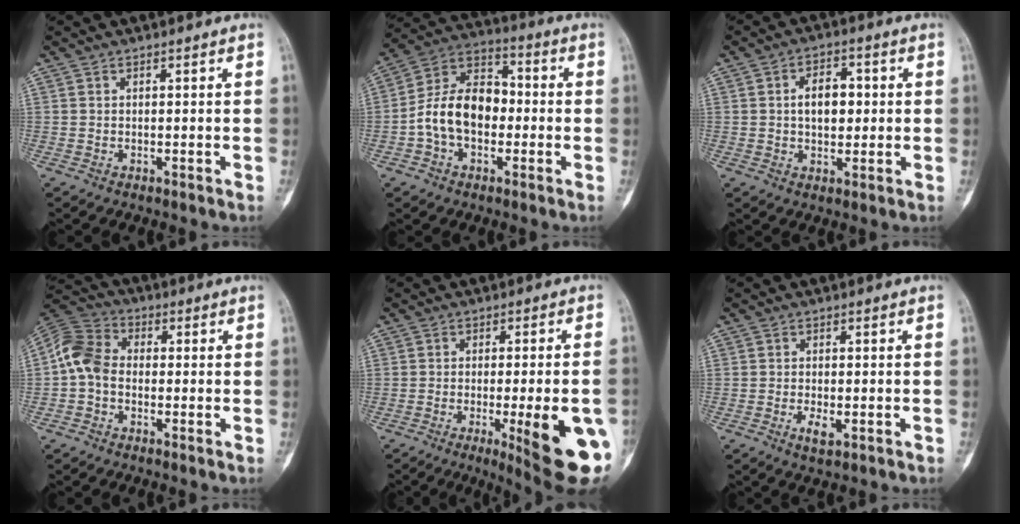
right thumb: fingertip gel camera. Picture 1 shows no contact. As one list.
[{"total": 13.6, "force": [-2.0, 9.3, 9.7], "torque": [-0.157, 0.044, -0.047]}, {"total": 7.0, "force": [0.6, 4.4, 5.4], "torque": [-0.060, 0.007, 0.008]}, {"total": 8.5, "force": [-0.8, 6.5, 5.4], "torque": [-0.097, 0.025, -0.031]}, {"total": 17.2, "force": [-5.5, 3.7, 15.8], "torque": [-0.159, -0.001, -0.057]}, {"total": 2.9, "force": [-1.1, 1.2, 2.4], "torque": [-0.045, -0.002, -0.018]}]